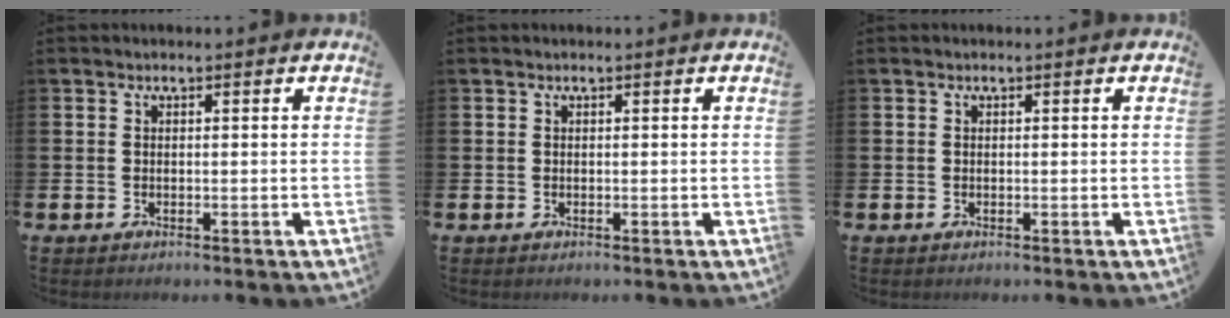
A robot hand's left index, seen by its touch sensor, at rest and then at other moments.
{"total": 0.0}
{"total": 0.0}